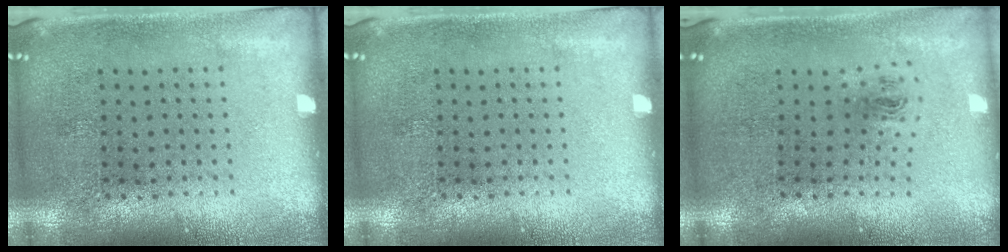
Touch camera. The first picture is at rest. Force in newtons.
{"total": 0.0}
{"total": 1.0, "press": 0.4, "slide": 0.9}